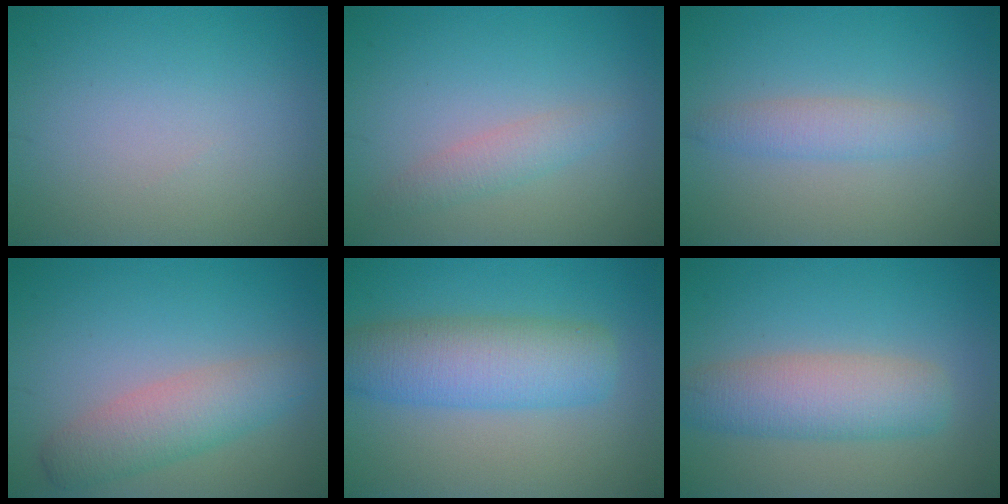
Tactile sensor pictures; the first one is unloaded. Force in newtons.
{"total": 1.8, "press": 1.8, "slide": 0.0}
{"total": 2.1, "press": 2.1, "slide": 0.1}
{"total": 4.1, "press": 4.1, "slide": 0.1}
{"total": 6.5, "press": 6.5, "slide": 0.2}
{"total": 5.2, "press": 5.2, "slide": 0.2}